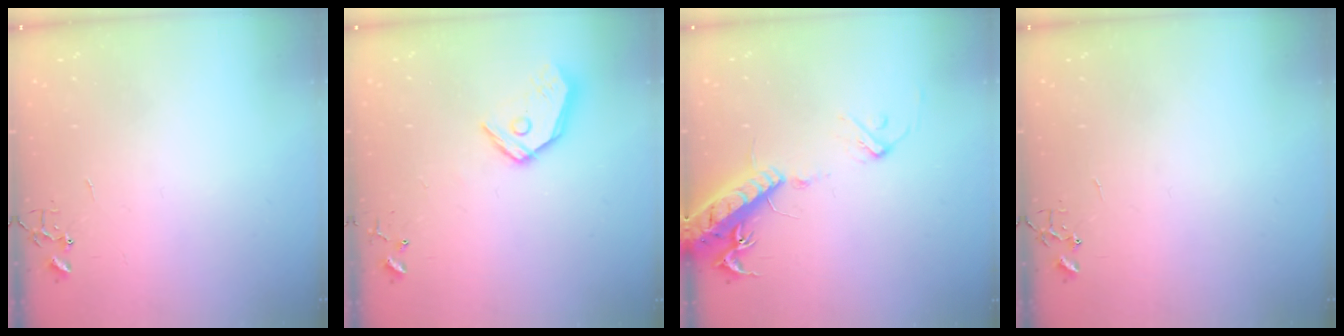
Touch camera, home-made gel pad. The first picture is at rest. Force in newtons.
{"total": 12.4, "press": 12.2, "slide": 1.9}
{"total": 17.9, "press": 17.6, "slide": 3.5}
{"total": 0.0}